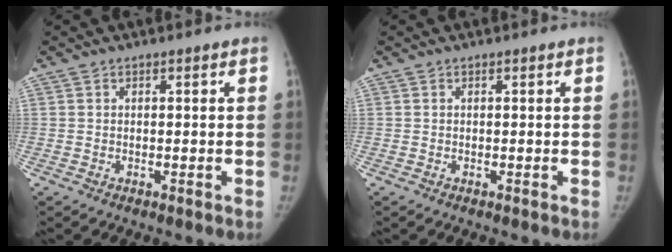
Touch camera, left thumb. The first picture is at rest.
{"total": 0.0}